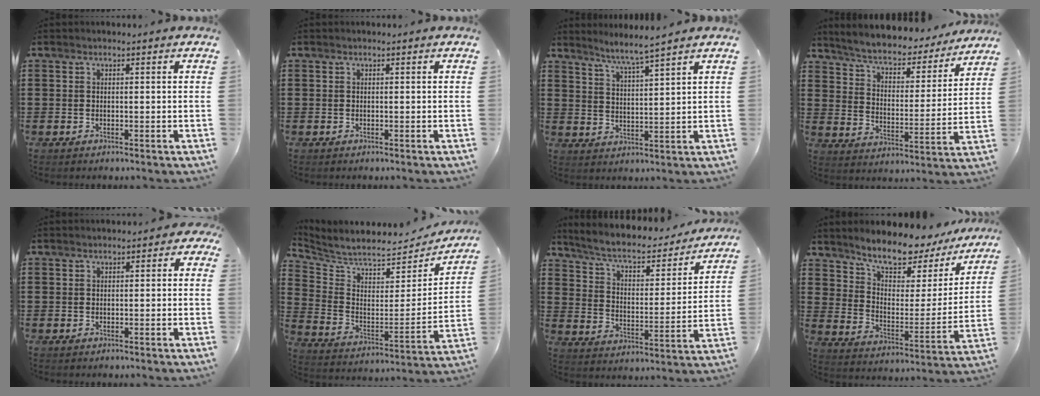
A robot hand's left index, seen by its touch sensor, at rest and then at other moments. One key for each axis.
{"total": 0.0}
{"total": 4.3, "fx": 3.9, "fy": -1.1, "fz": 1.5, "tx": -0.042, "ty": -0.022, "tz": 0.066}
{"total": 4.7, "fx": 4.5, "fy": 0.8, "fz": 1.4, "tx": -0.052, "ty": -0.035, "tz": 0.068}
{"total": 0.8, "fx": -0.4, "fy": 0.5, "fz": 0.4, "tx": -0.011, "ty": 0.003, "tz": -0.011}
{"total": 5.6, "fx": 5.3, "fy": 1.2, "fz": 1.4, "tx": -0.059, "ty": -0.047, "tz": 0.088}
{"total": 5.6, "fx": 4.8, "fy": 1.3, "fz": 2.7, "tx": -0.074, "ty": -0.031, "tz": 0.074}
{"total": 8.7, "fx": 8.1, "fy": 2.1, "fz": 2.6, "tx": -0.077, "ty": -0.063, "tz": 0.140}